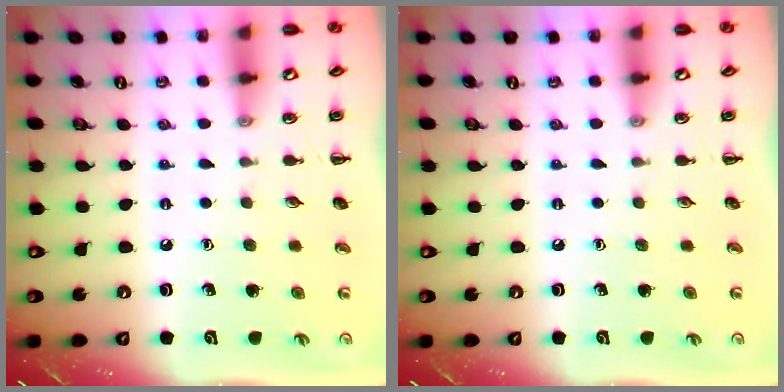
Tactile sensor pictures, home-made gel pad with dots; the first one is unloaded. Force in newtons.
{"total": 0.0}